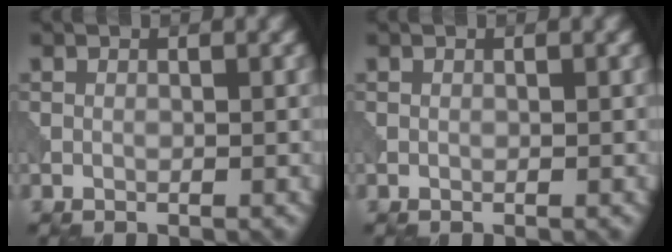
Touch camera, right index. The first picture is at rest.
{"total": 0.0}